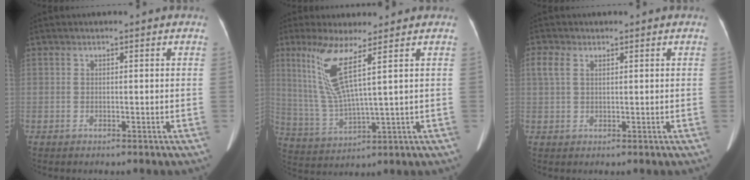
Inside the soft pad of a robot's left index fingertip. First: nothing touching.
{"total": 9.2, "force": [4.1, -0.2, 8.2], "torque": [-0.185, -0.008, 0.086]}
{"total": 2.5, "force": [1.1, 1.4, 1.8], "torque": [-0.050, 0.023, 0.029]}